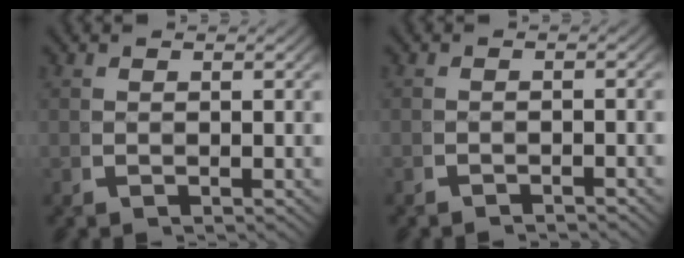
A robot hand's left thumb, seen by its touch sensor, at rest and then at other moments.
{"total": 1.4, "force": [-1.4, 0.2, 0.1], "torque": [0.001, 0.003, -0.030]}